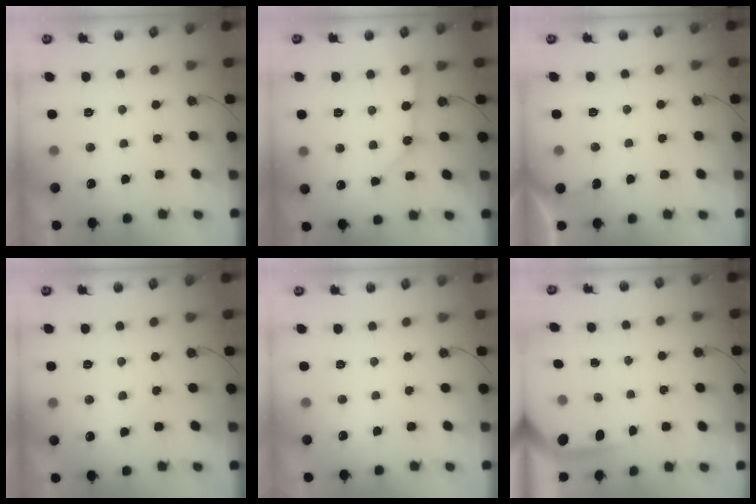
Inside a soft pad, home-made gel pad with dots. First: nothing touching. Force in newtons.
{"total": 8.6, "press": 8.6, "slide": 0.8}
{"total": 2.5, "press": 2.5, "slide": 0.4}
{"total": 3.2, "press": 3.1, "slide": 0.5}
{"total": 0.0}
{"total": 3.9, "press": 3.9, "slide": 0.4}